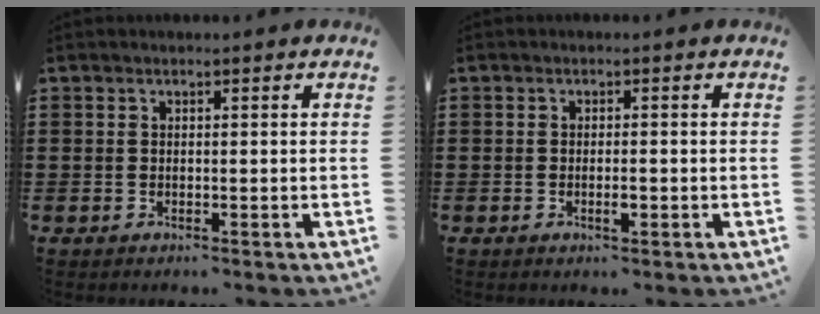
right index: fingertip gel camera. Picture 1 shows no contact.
{"total": 1.9, "force": [-0.6, 0.5, 1.7], "torque": [-0.030, -0.001, -0.011]}